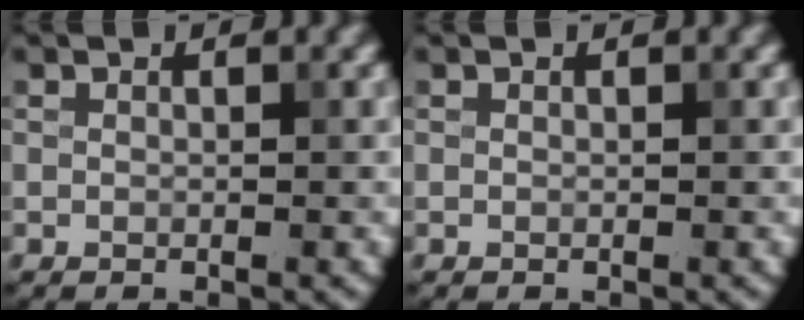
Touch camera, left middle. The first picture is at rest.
{"total": 0.0}